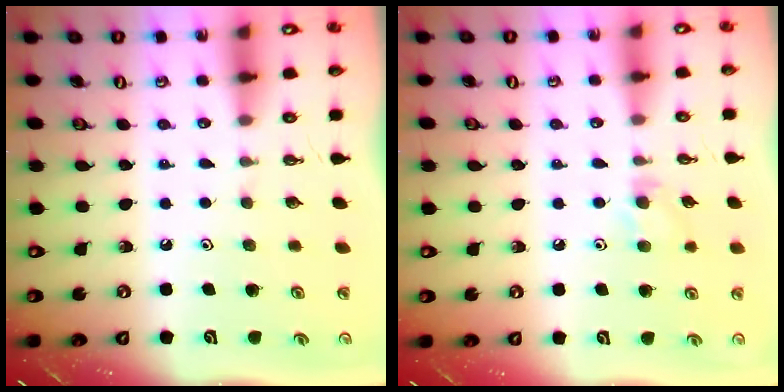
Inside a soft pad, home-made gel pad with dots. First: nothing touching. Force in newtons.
{"total": 5.6, "press": 5.5, "slide": 1.0}